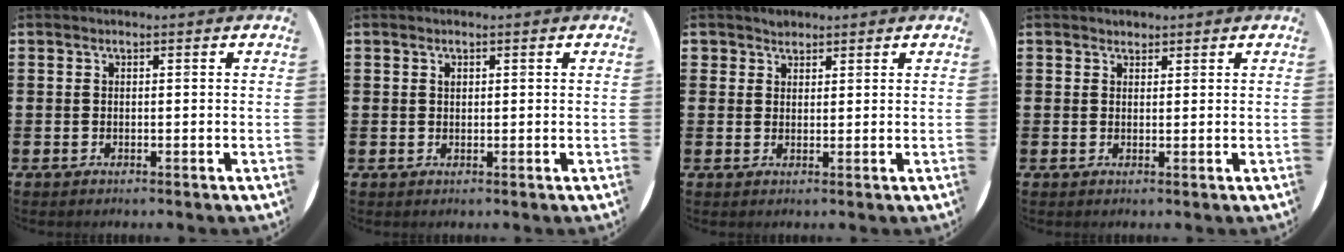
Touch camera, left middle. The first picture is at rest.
{"total": 0.7, "force": [0.4, 0.6, 0.1], "torque": [0.005, 0.001, 0.006]}
{"total": 1.6, "force": [1.4, 0.7, -0.2], "torque": [0.010, 0.000, 0.028]}
{"total": 1.0, "force": [0.9, 0.3, -0.1], "torque": [0.002, 0.002, 0.018]}